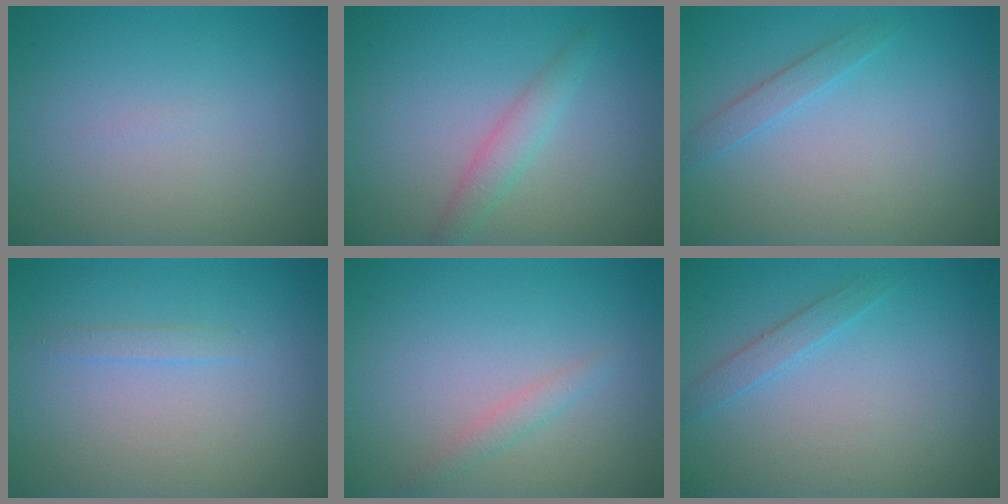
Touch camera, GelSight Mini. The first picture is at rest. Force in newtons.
{"total": 1.9, "press": 1.9, "slide": 0.1}
{"total": 1.4, "press": 1.4, "slide": 0.1}
{"total": 0.8, "press": 0.8, "slide": 0.0}
{"total": 1.2, "press": 1.2, "slide": 0.0}
{"total": 1.4, "press": 1.4, "slide": 0.1}